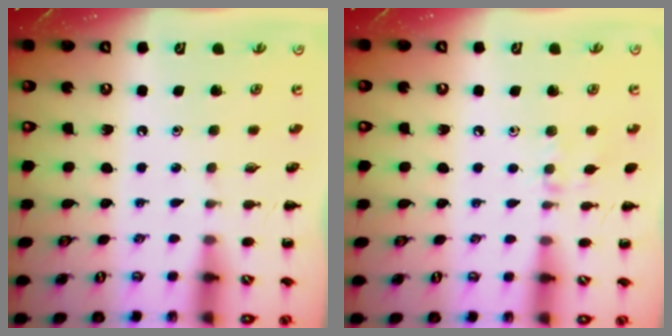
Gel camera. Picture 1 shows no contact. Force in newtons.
{"total": 6.9, "press": 6.6, "slide": 1.9}